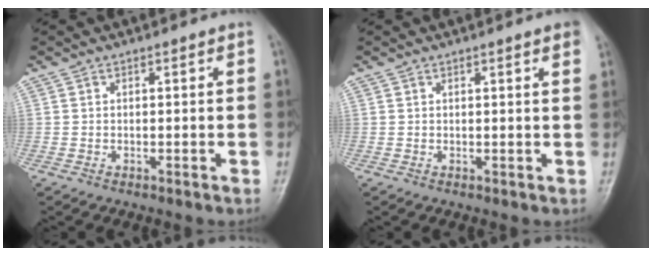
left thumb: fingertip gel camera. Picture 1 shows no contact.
{"total": 2.5, "force": [1.5, 0.1, 2.0], "torque": [-0.023, 0.001, 0.016]}